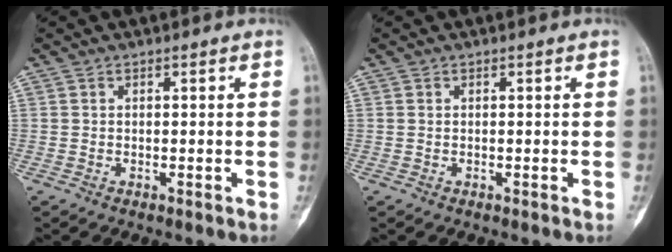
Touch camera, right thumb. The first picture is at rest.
{"total": 0.0}